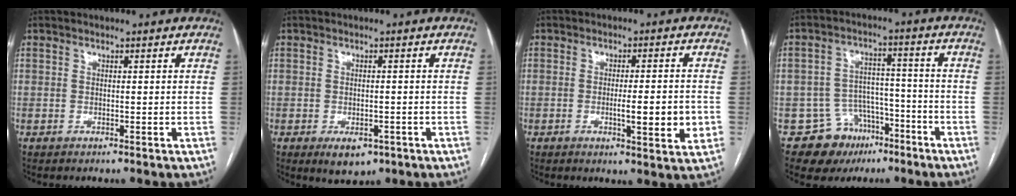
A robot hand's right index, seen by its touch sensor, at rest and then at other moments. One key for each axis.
{"total": 4.1, "fx": -1.9, "fy": 2.4, "fz": 2.7, "tx": -0.034, "ty": -0.002, "tz": -0.016}
{"total": 7.3, "fx": -1.5, "fy": 0.9, "fz": 7.1, "tx": -0.101, "ty": -0.009, "tz": -0.020}
{"total": 9.2, "fx": -5.5, "fy": 7.2, "fz": 1.8, "tx": -0.018, "ty": 0.037, "tz": -0.075}